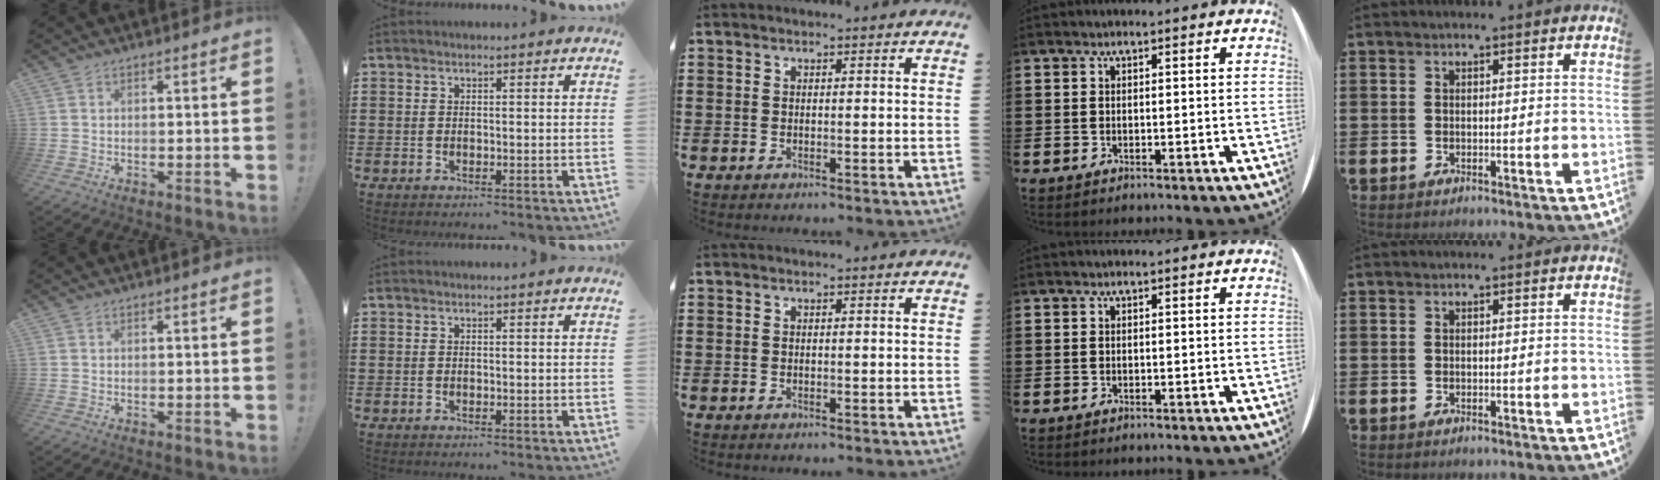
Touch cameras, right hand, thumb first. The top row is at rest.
{}